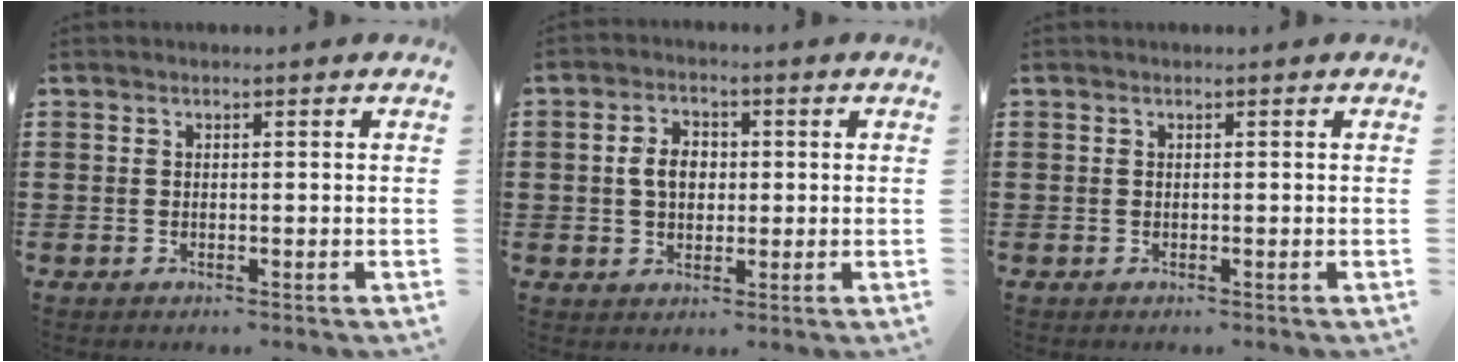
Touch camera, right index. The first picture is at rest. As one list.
[{"total": 4.4, "force": [0.1, 3.1, 3.1], "torque": [-0.075, 0.010, -0.003]}, {"total": 0.0}]